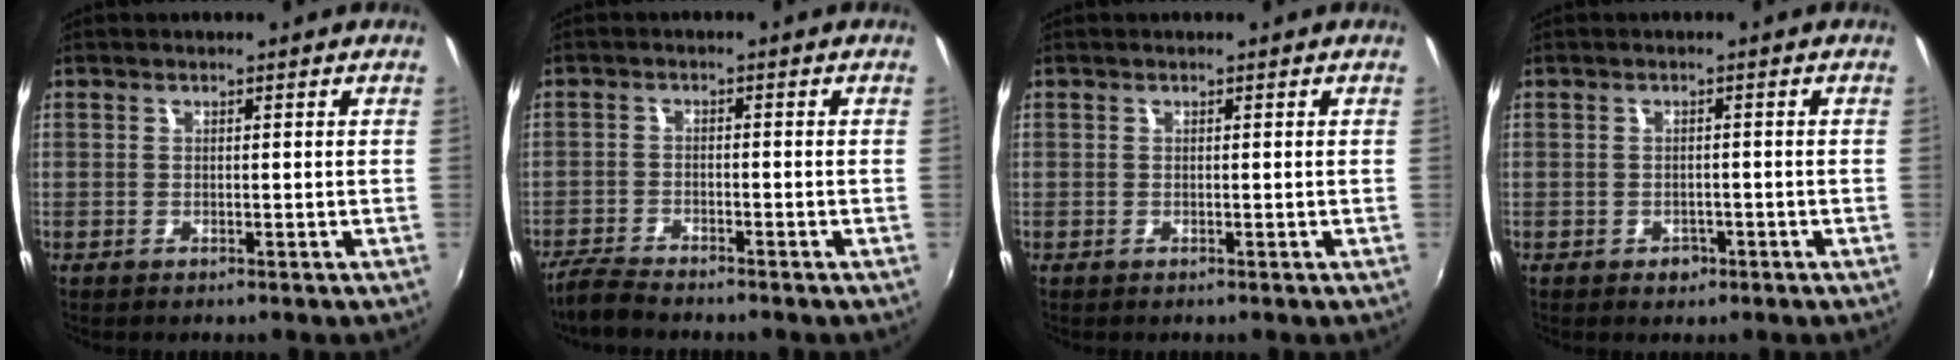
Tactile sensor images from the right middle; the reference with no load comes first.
{"total": 4.5, "force": [-4.3, 0.6, 1.4], "torque": [-0.049, -0.015, -0.086]}
{"total": 0.0}
{"total": 2.2, "force": [-1.1, 1.7, 0.8], "torque": [-0.016, -0.002, -0.014]}